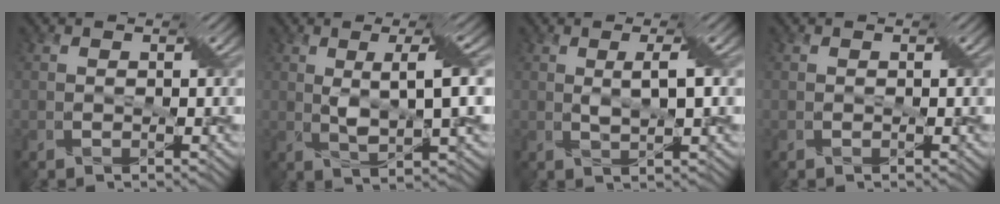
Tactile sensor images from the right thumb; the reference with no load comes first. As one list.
[{"total": 5.5, "force": [1.7, 0.7, 5.2], "torque": [-0.089, 0.004, 0.031]}, {"total": 2.0, "force": [0.9, -0.3, 1.7], "torque": [-0.033, 0.005, 0.018]}, {"total": 0.0}]